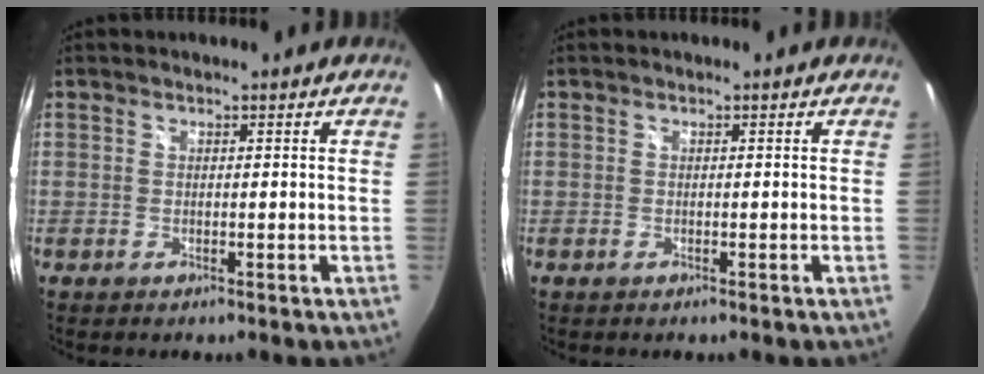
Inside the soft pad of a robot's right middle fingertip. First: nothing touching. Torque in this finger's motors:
{"motor_torque": [1.64, 0.05, 0.05, 0.01]}